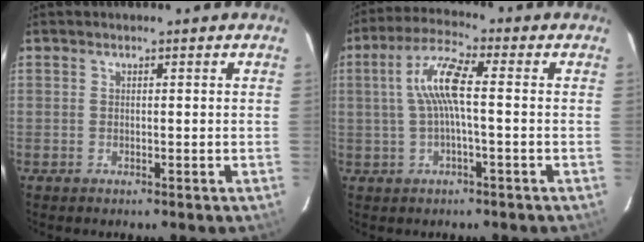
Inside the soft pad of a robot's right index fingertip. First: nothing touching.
{"total": 7.8, "force": [0.2, 1.2, 7.7], "torque": [-0.159, 0.013, 0.005]}